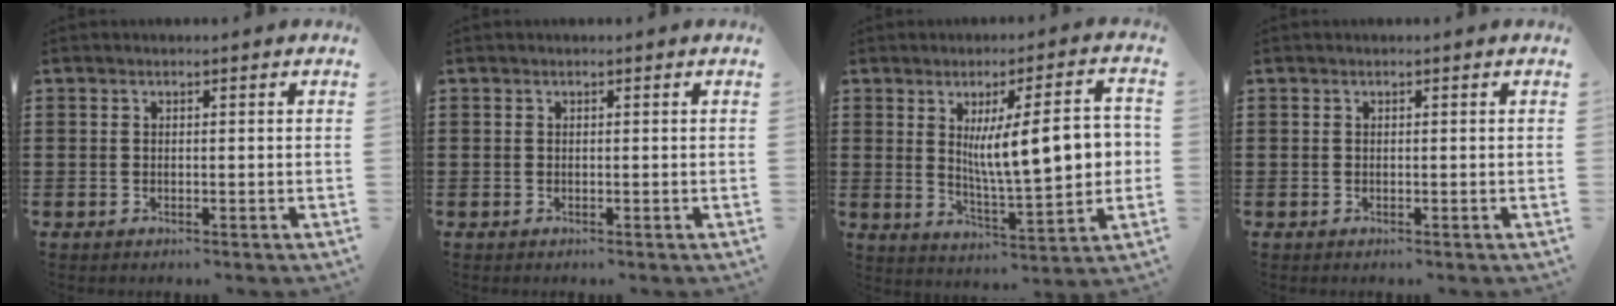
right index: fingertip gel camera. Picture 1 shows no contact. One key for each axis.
{"total": 0.0}
{"total": 11.8, "fx": 1.7, "fy": 3.0, "fz": 11.2, "tx": -0.180, "ty": 0.001, "tz": 0.024}
{"total": 0.0}